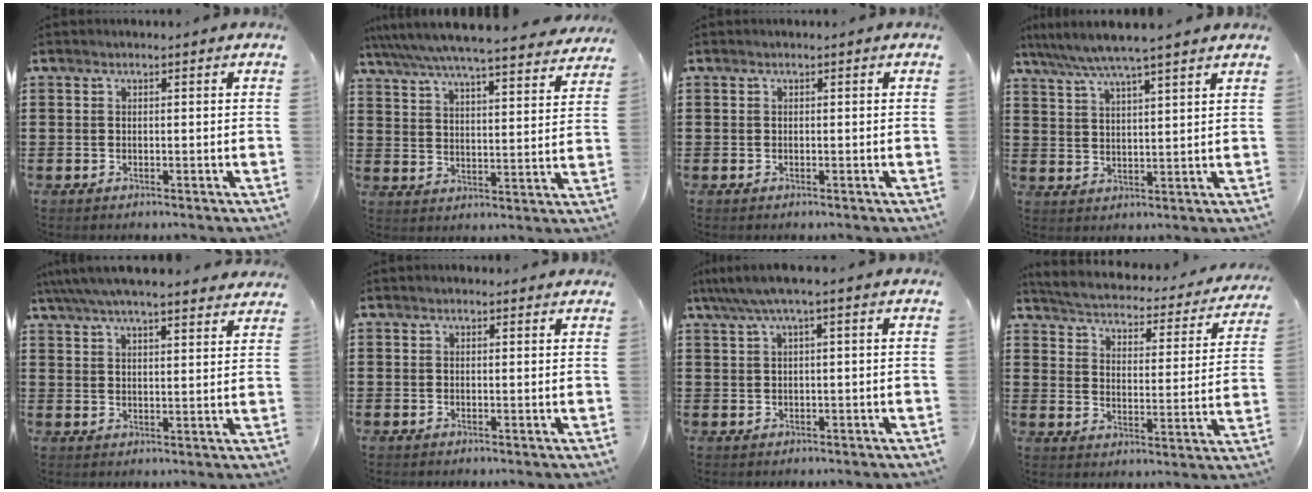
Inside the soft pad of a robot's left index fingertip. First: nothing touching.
{"total": 5.8, "force": [5.3, -0.5, 2.3], "torque": [-0.067, -0.039, 0.086]}
{"total": 0.0}
{"total": 5.5, "force": [4.8, -0.5, 2.6], "torque": [-0.067, -0.024, 0.082]}
{"total": 5.6, "force": [5.3, 0.3, 2.0], "torque": [-0.058, -0.020, 0.094]}
{"total": 0.9, "force": [0.8, 0.2, 0.3], "torque": [-0.006, 0.002, 0.016]}
{"total": 2.6, "force": [1.0, 0.0, 2.4], "torque": [-0.047, -0.002, 0.016]}
{"total": 3.0, "force": [2.9, 0.1, 0.6], "torque": [-0.033, -0.026, 0.040]}